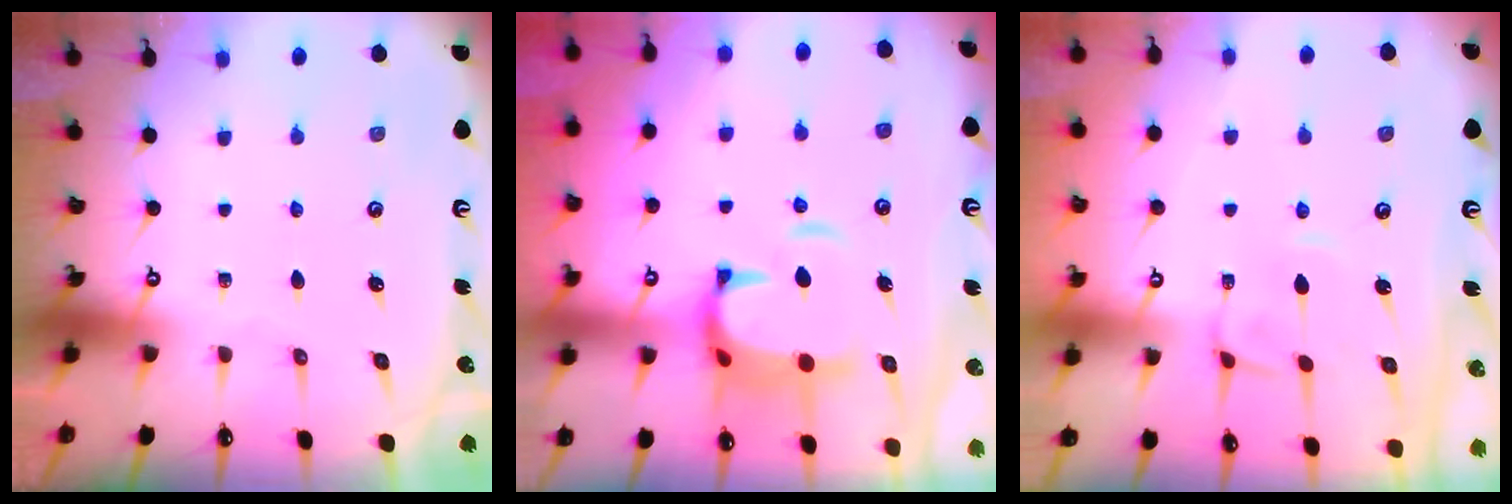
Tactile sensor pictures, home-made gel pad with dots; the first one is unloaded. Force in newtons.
{"total": 4.7, "press": 4.4, "slide": 1.6}
{"total": 3.0, "press": 2.9, "slide": 0.7}